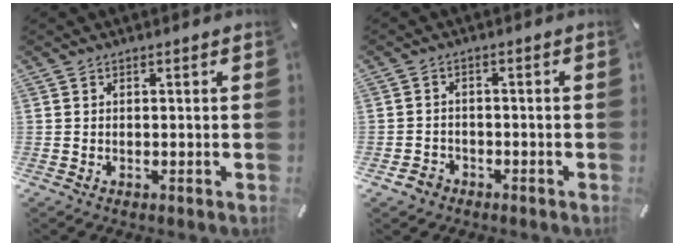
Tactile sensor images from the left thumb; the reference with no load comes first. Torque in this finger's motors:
{"motor_torque": [-0.05, 0.05, 0.01, 0.01, 0.00]}